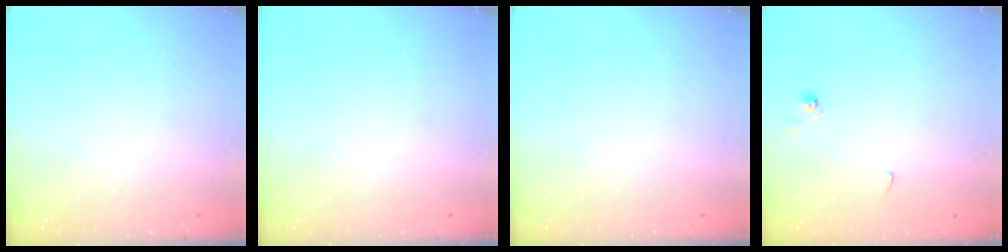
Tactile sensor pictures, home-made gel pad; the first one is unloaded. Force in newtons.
{"total": 0.0}
{"total": 0.0}
{"total": 2.8, "press": 2.7, "slide": 0.4}